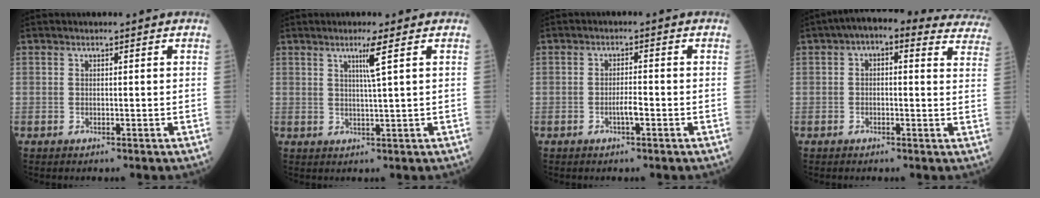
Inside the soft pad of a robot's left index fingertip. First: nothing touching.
{"total": 3.0, "force": [1.3, -1.1, 2.5], "torque": [-0.045, -0.009, 0.026]}
{"total": 2.0, "force": [-1.1, 0.1, 1.6], "torque": [-0.029, -0.002, -0.021]}
{"total": 15.4, "force": [12.4, 6.0, 6.9], "torque": [-0.053, 0.035, 0.119]}